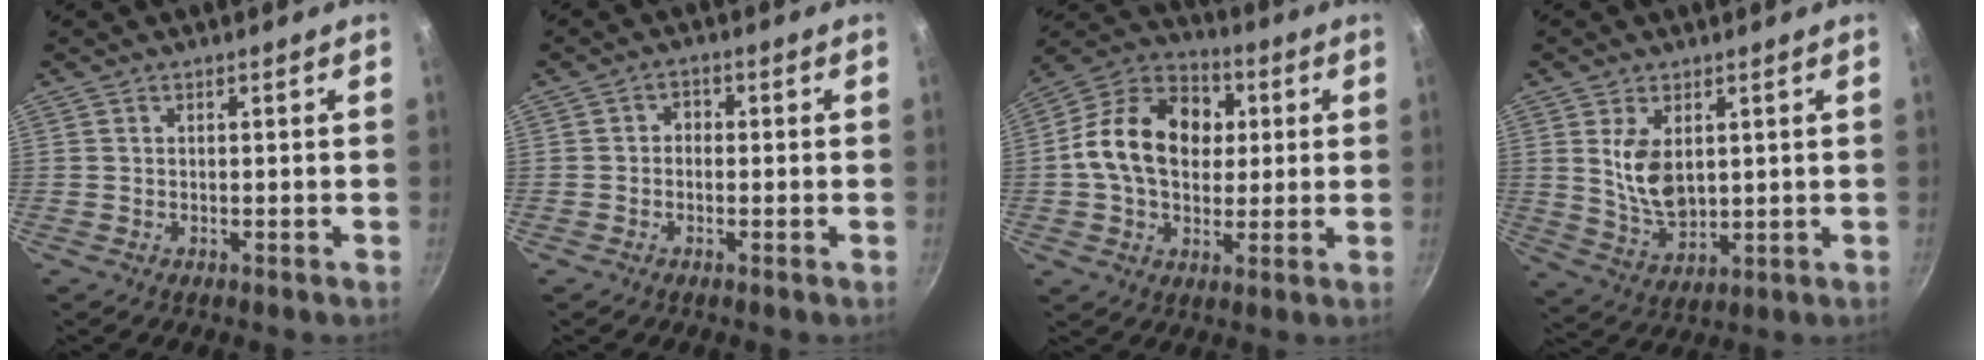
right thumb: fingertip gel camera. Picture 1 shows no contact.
{"total": 2.1, "force": [-0.4, 1.7, 1.1], "torque": [-0.011, 0.010, -0.011]}
{"total": 17.6, "force": [2.0, 13.0, 11.7], "torque": [-0.168, 0.022, 0.015]}
{"total": 8.7, "force": [2.2, 5.1, 6.7], "torque": [-0.111, -0.027, 0.054]}